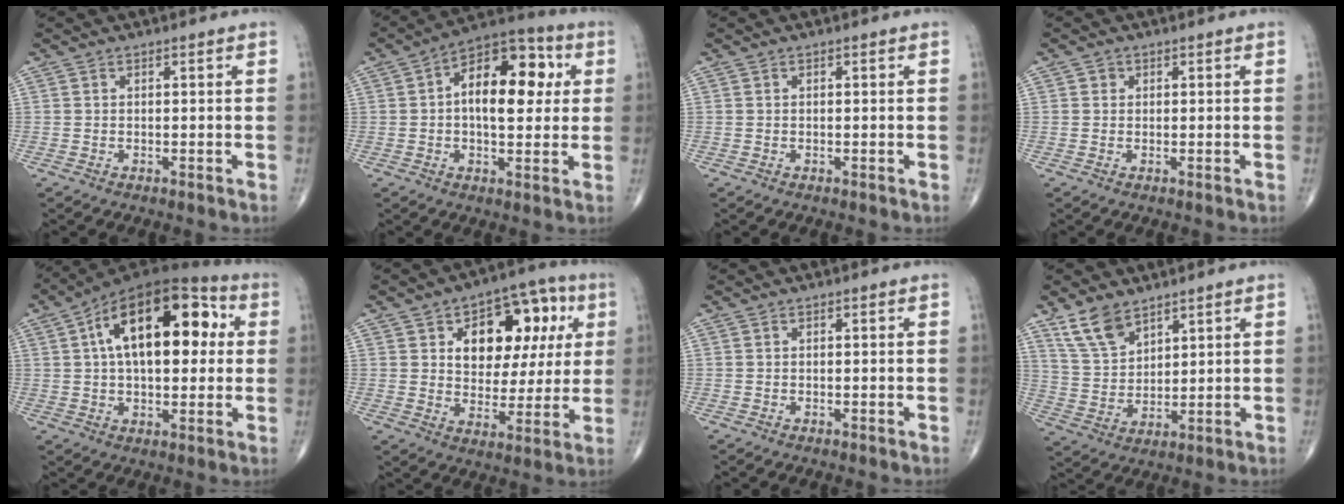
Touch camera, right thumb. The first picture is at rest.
{"total": 15.3, "force": [2.4, 8.3, 12.6], "torque": [-0.166, 0.024, 0.028]}
{"total": 0.0}
{"total": 0.8, "force": [0.3, 0.8, 0.2], "torque": [0.004, 0.000, 0.002]}
{"total": 21.8, "force": [4.9, 11.3, 18.0], "torque": [-0.260, 0.027, 0.066]}
{"total": 16.9, "force": [5.2, 10.6, 12.1], "torque": [-0.114, 0.007, 0.079]}
{"total": 0.0}
{"total": 8.7, "force": [6.3, 4.3, 4.2], "torque": [-0.068, -0.031, 0.135]}